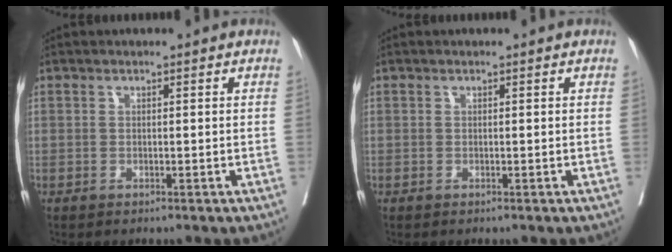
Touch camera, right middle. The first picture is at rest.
{"total": 0.0}